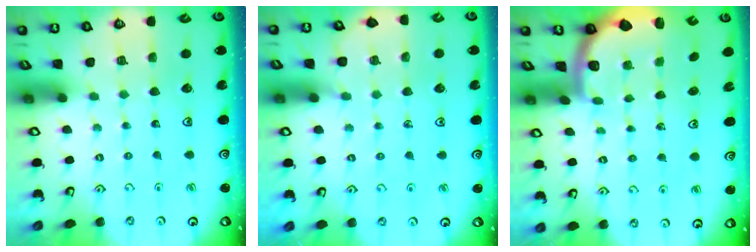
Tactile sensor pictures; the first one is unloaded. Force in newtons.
{"total": 4.1, "press": 4.1, "slide": 0.5}
{"total": 2.0, "press": 2.0, "slide": 0.5}